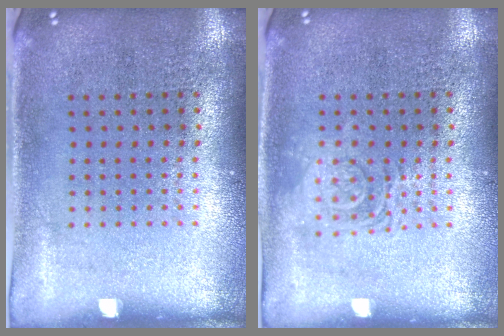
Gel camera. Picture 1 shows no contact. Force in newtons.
{"total": 2.3, "press": 2.3, "slide": 0.5}